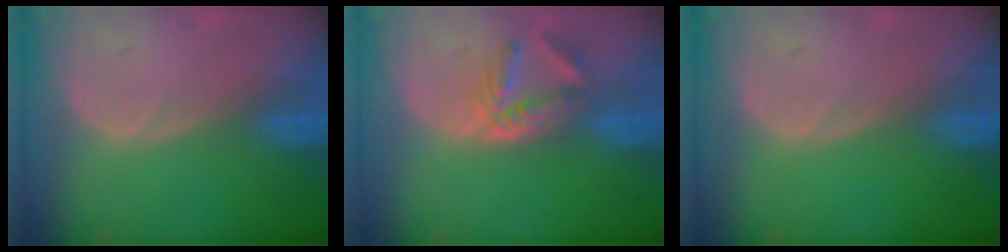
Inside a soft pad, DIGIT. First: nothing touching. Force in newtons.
{"total": 5.8, "press": 5.2, "slide": 2.6}
{"total": 0.0}